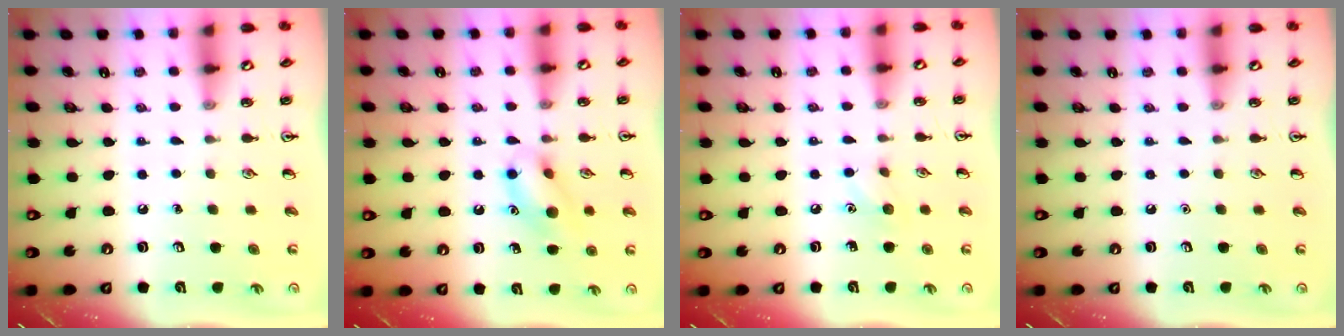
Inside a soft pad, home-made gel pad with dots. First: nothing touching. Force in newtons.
{"total": 11.5, "press": 11.4, "slide": 0.7}
{"total": 5.1, "press": 4.8, "slide": 1.6}
{"total": 0.0}